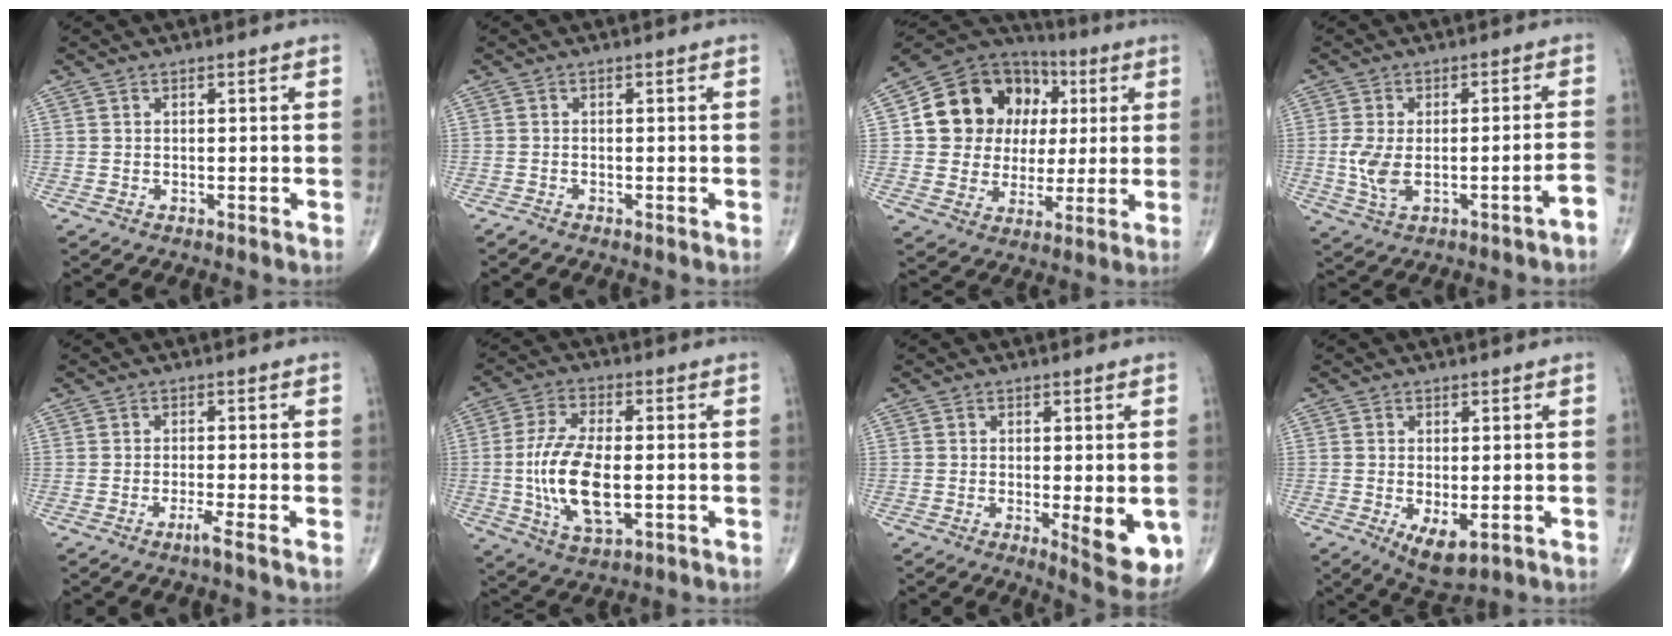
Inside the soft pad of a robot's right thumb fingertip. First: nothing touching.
{"total": 0.6, "force": [-0.6, 0.1, -0.1], "torque": [-0.005, -0.003, -0.016]}
{"total": 18.2, "force": [3.8, 15.4, 8.8], "torque": [-0.104, 0.028, 0.071]}
{"total": 8.0, "force": [-2.5, 2.6, 7.1], "torque": [-0.135, 0.032, -0.029]}
{"total": 1.7, "force": [-1.2, -0.5, 1.2], "torque": [-0.032, -0.003, -0.027]}
{"total": 13.7, "force": [-1.4, 6.4, 12.0], "torque": [-0.238, -0.001, -0.023]}
{"total": 8.1, "force": [-1.5, 2.8, 7.5], "torque": [-0.088, -0.019, -0.015]}
{"total": 5.5, "force": [-1.5, 2.6, 4.6], "torque": [-0.075, -0.015, -0.013]}